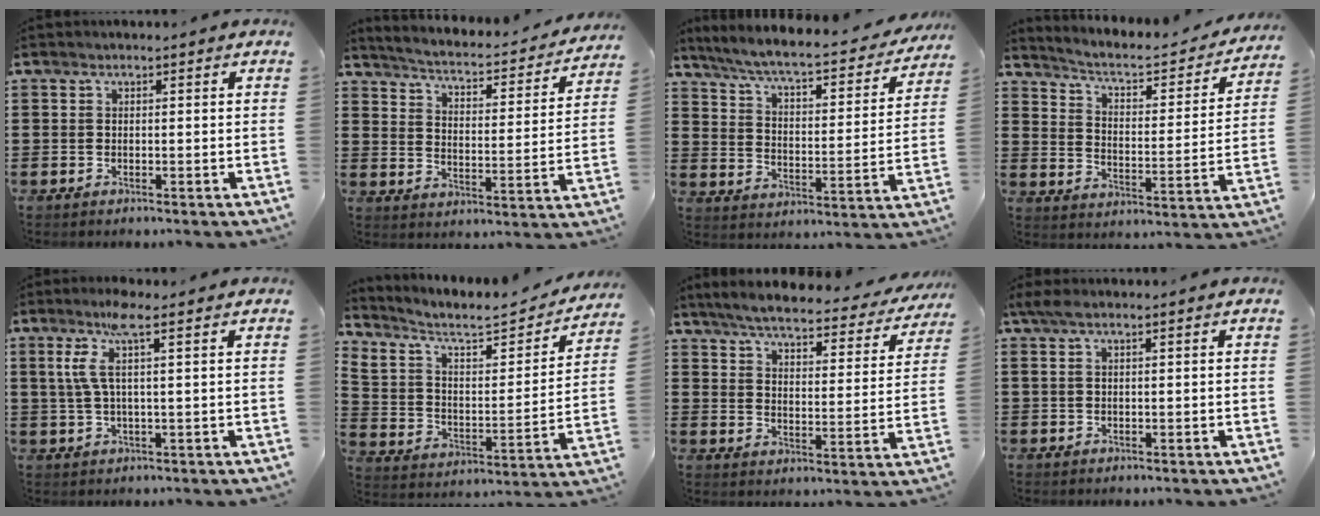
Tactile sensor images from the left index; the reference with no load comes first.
{"total": 2.7, "force": [2.6, -0.1, 0.8], "torque": [-0.036, -0.032, 0.033]}
{"total": 6.2, "force": [5.4, 0.3, 2.9], "torque": [-0.081, -0.038, 0.087]}
{"total": 3.5, "force": [2.8, 0.8, 1.8], "torque": [-0.054, -0.025, 0.036]}
{"total": 6.0, "force": [2.5, 0.6, 5.4], "torque": [-0.134, -0.011, 0.034]}
{"total": 5.4, "force": [4.6, 1.8, 2.1], "torque": [-0.069, -0.038, 0.073]}
{"total": 5.2, "force": [4.8, 0.3, 2.0], "torque": [-0.064, -0.032, 0.077]}
{"total": 1.8, "force": [0.9, 0.3, 1.6], "torque": [-0.034, 0.000, 0.016]}